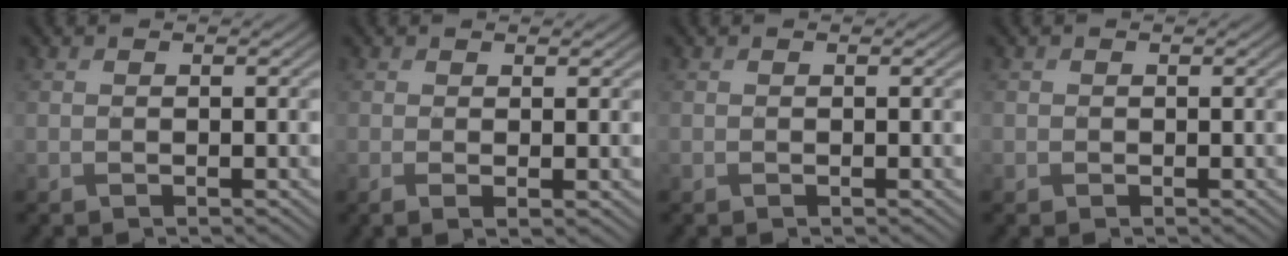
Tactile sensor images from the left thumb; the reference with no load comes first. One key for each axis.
{"total": 1.4, "fx": 0.3, "fy": 0.0, "fz": 1.3, "tx": -0.029, "ty": -0.003, "tz": 0.005}
{"total": 0.0}
{"total": 0.6, "fx": 0.1, "fy": 0.5, "fz": -0.1, "tx": 0.003, "ty": -0.003, "tz": 0.000}